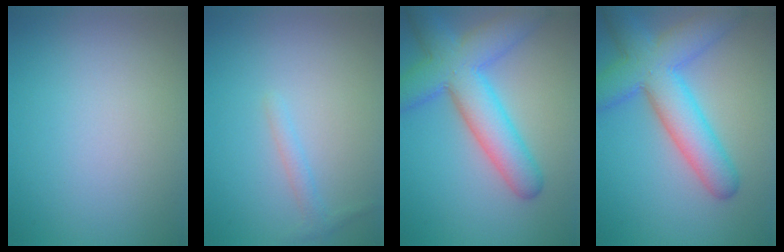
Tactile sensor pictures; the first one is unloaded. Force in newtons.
{"total": 1.2, "press": 1.2, "slide": 0.0}
{"total": 7.8, "press": 7.8, "slide": 0.3}
{"total": 7.8, "press": 7.8, "slide": 0.3}